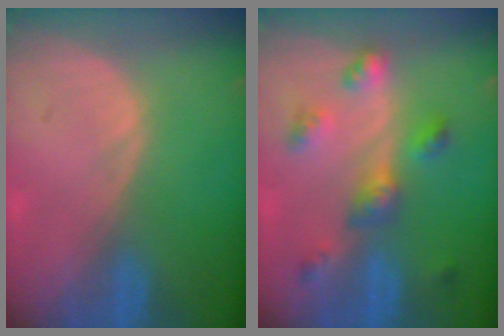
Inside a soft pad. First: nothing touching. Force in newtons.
{"total": 5.8, "press": 5.7, "slide": 1.2}